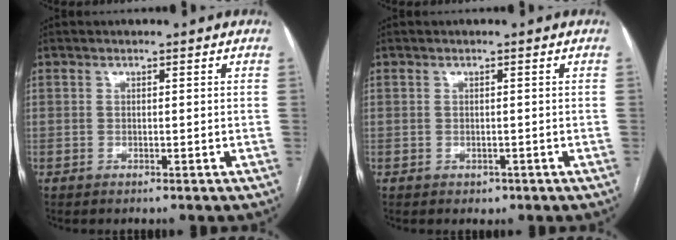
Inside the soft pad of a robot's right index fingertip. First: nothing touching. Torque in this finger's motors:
{"motor_torque": [-0.02, 0.00, -0.01, 0.01]}